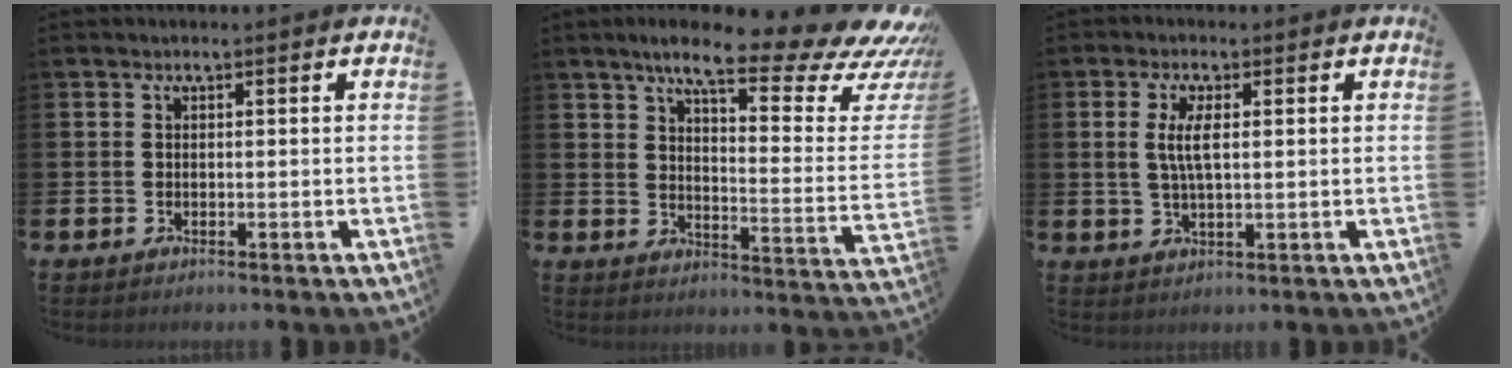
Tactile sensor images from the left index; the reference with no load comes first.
{"total": 12.1, "force": [8.9, 2.7, 7.8], "torque": [-0.131, -0.063, 0.136]}
{"total": 3.8, "force": [1.1, 1.3, 3.4], "torque": [-0.058, 0.001, 0.014]}